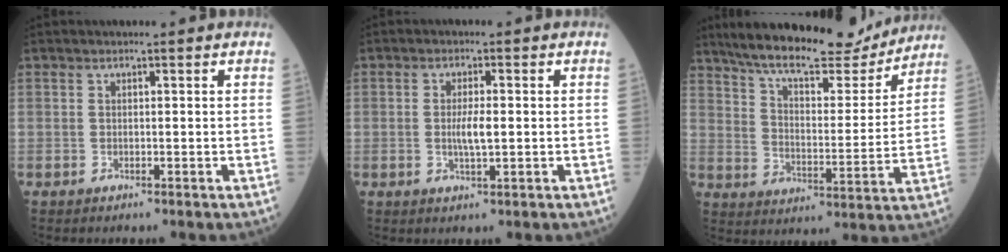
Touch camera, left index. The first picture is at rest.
{"total": 3.1, "force": [-0.3, 0.5, 3.0], "torque": [-0.059, -0.006, -0.006]}
{"total": 19.0, "force": [16.8, 4.1, 8.1], "torque": [-0.130, -0.004, 0.247]}